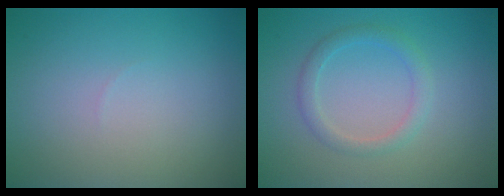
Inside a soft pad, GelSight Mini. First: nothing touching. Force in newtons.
{"total": 1.9, "press": 1.9, "slide": 0.1}